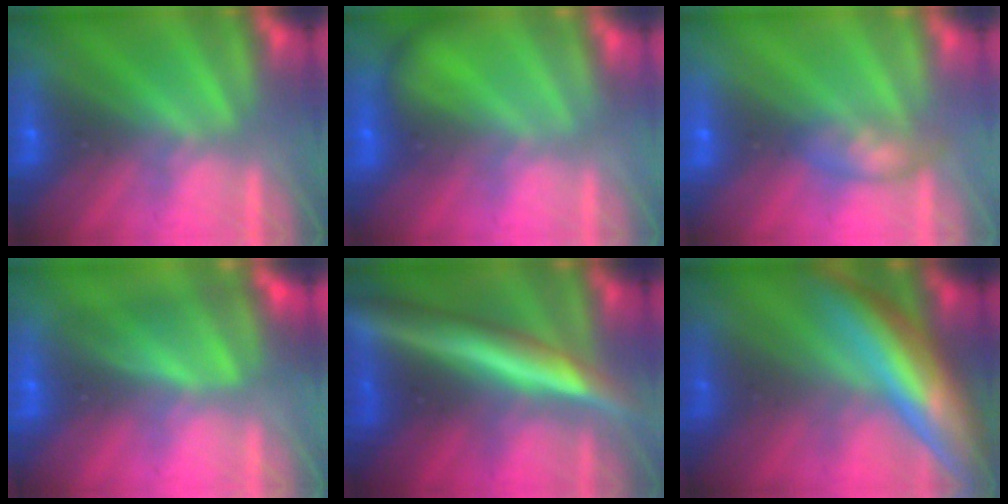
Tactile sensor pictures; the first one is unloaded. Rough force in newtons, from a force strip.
{"total": 2.2}
{"total": 2.3}
{"total": 4.5}
{"total": 10.8}
{"total": 6.5}